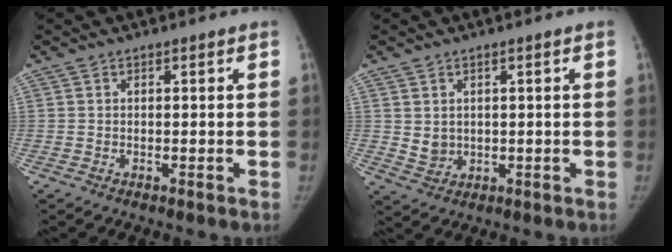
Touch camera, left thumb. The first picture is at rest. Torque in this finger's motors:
{"motor_torque": [-0.01, 0.00, 0.42, -0.43, 0.01]}